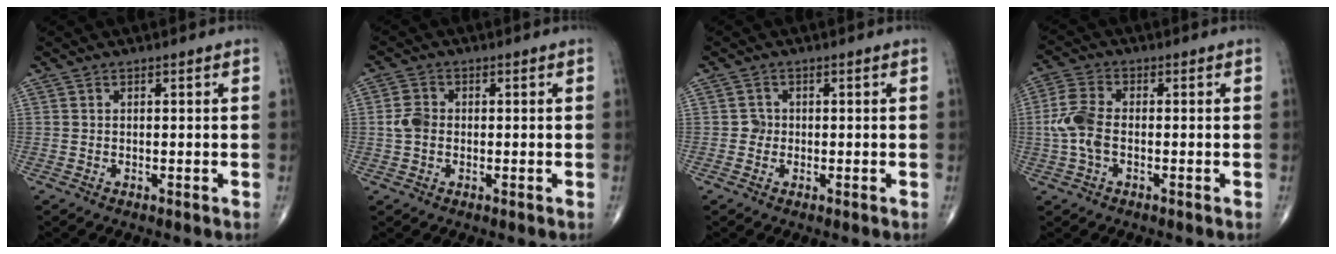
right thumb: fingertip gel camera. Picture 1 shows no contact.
{"total": 3.6, "force": [-0.2, 2.8, 2.3], "torque": [-0.046, 0.008, -0.009]}
{"total": 1.6, "force": [-0.2, 1.5, 0.4], "torque": [0.005, 0.006, -0.007]}
{"total": 7.0, "force": [-0.9, 4.0, 5.7], "torque": [-0.140, 0.016, -0.024]}